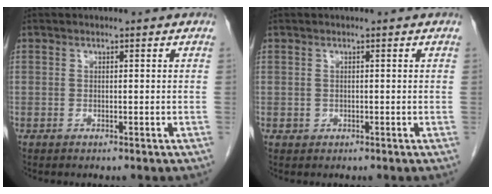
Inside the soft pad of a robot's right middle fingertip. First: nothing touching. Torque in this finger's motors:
{"motor_torque": [0.19, -0.01, 0.00, 0.00]}